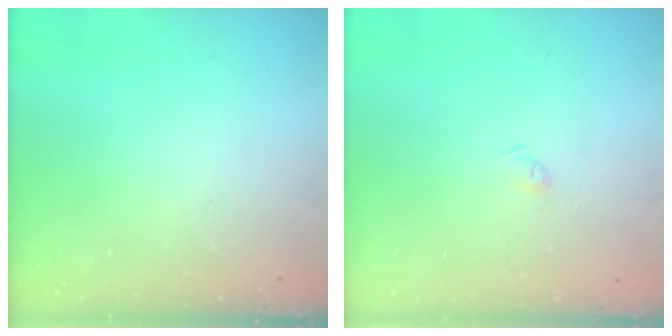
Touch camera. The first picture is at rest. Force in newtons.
{"total": 2.6, "press": 2.5, "slide": 0.4}